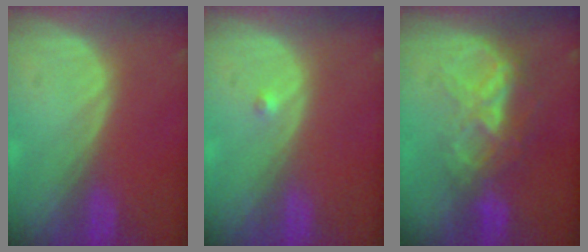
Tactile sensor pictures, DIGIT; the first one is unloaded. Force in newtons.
{"total": 0.7, "press": 0.5, "slide": 0.4}
{"total": 6.6, "press": 6.4, "slide": 1.5}